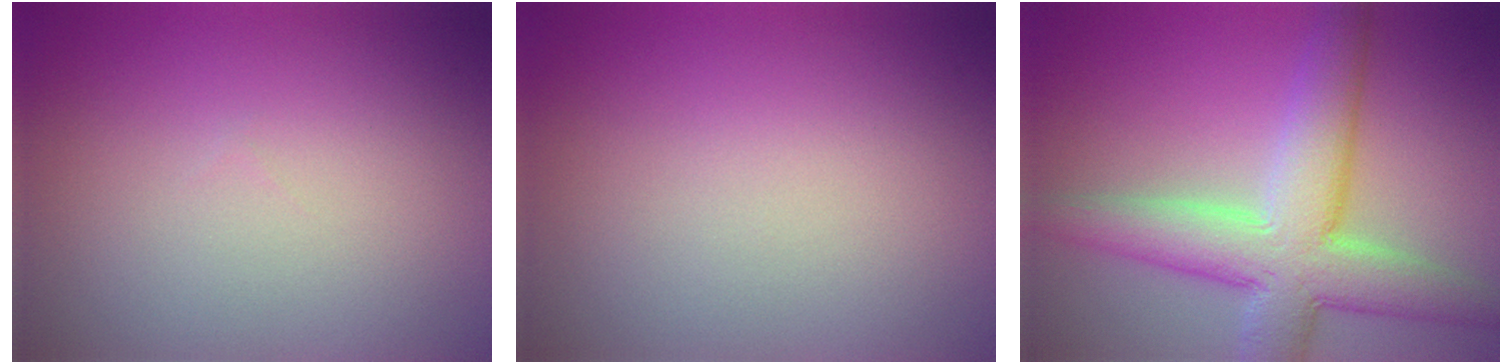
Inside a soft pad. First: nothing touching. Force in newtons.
{"total": 0.0}
{"total": 8.2, "press": 8.2, "slide": 0.7}